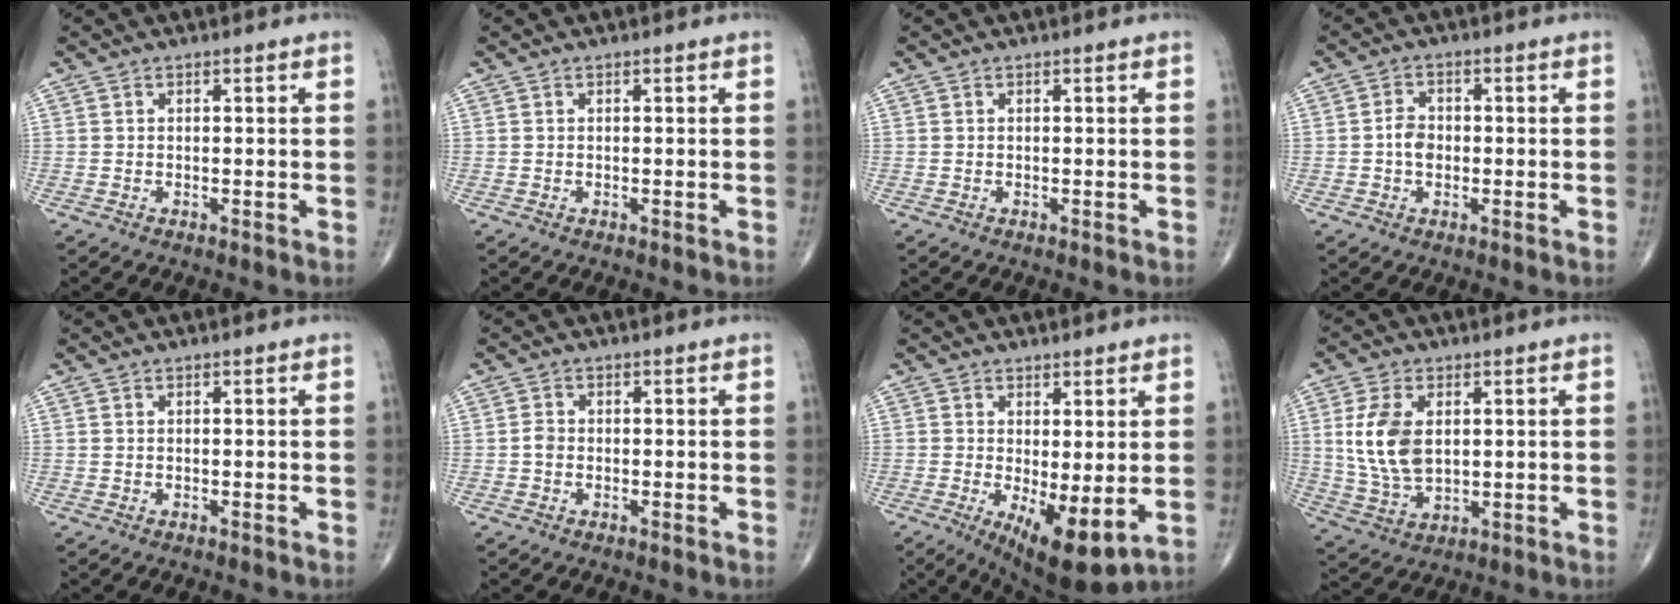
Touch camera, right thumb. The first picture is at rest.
{"total": 0.0}
{"total": 0.0}
{"total": 3.6, "force": [-0.4, 2.7, 2.4], "torque": [-0.033, 0.009, -0.012]}
{"total": 0.0}
{"total": 1.5, "force": [-0.4, 1.2, 0.9], "torque": [-0.012, 0.003, -0.009]}
{"total": 9.6, "force": [-1.5, 3.4, 8.8], "torque": [-0.139, -0.023, -0.011]}
{"total": 11.3, "force": [2.0, 6.8, 8.9], "torque": [-0.174, -0.010, 0.047]}